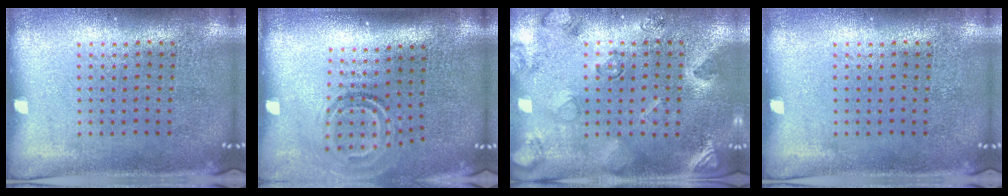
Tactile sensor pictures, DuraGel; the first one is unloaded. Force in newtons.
{"total": 1.9, "press": 1.1, "slide": 1.5}
{"total": 2.3, "press": 1.8, "slide": 1.4}
{"total": 0.0}